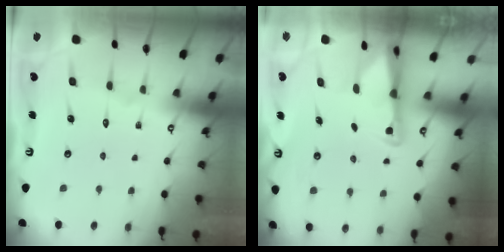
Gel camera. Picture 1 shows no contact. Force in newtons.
{"total": 2.4, "press": 2.3, "slide": 0.5}